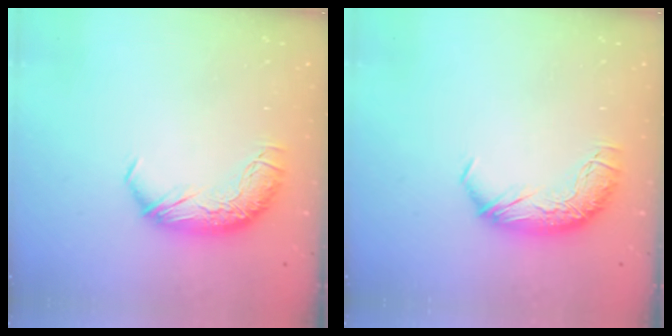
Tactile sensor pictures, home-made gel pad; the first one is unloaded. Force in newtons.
{"total": 0.0}